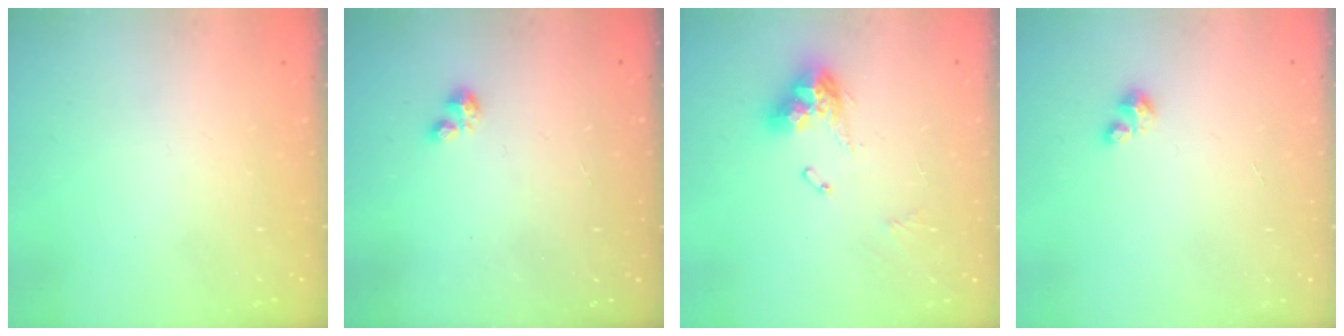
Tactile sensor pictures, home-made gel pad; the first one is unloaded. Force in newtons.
{"total": 0.7, "press": 0.6, "slide": 0.2}
{"total": 11.0, "press": 10.9, "slide": 1.3}
{"total": 2.5, "press": 2.5, "slide": 0.3}